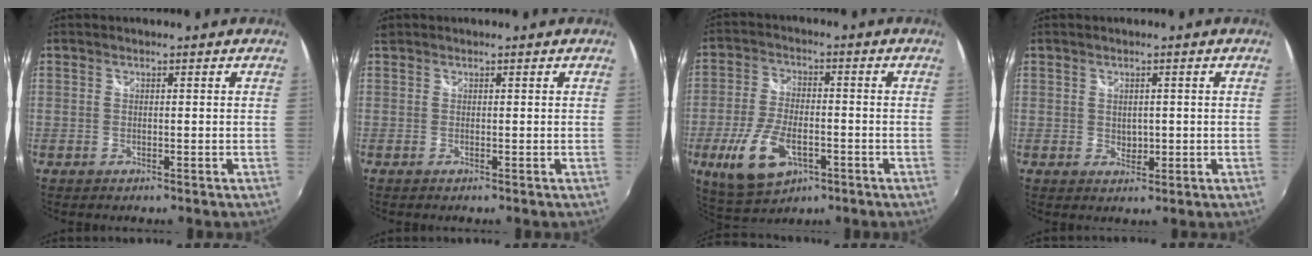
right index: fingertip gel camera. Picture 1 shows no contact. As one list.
[{"total": 0.7, "force": [0.3, 0.6, 0.2], "torque": [-0.006, 0.001, 0.001]}, {"total": 12.2, "force": [-4.7, 6.3, 9.4], "torque": [-0.204, -0.012, -0.079]}, {"total": 2.1, "force": [0.2, 1.8, 1.1], "torque": [-0.011, -0.001, 0.007]}]